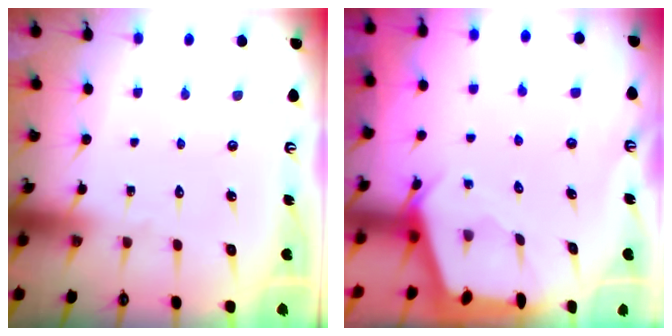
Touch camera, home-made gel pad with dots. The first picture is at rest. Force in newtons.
{"total": 2.4, "press": 2.4, "slide": 0.3}